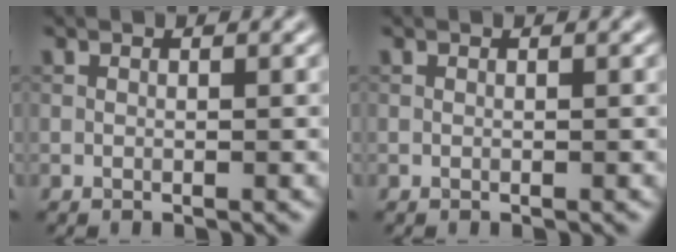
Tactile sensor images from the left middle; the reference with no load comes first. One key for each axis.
{"total": 0.0}